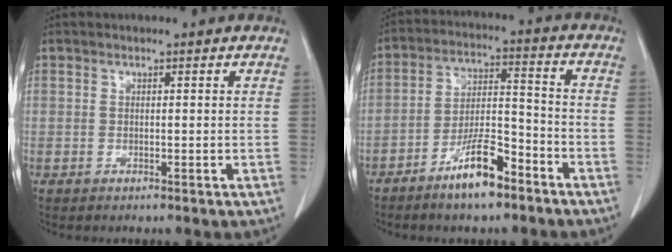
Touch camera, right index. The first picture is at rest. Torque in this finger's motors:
{"motor_torque": [0.96, -0.92, 0.52, 0.06]}